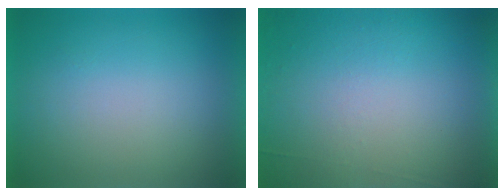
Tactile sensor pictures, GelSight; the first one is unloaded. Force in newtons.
{"total": 5.9}